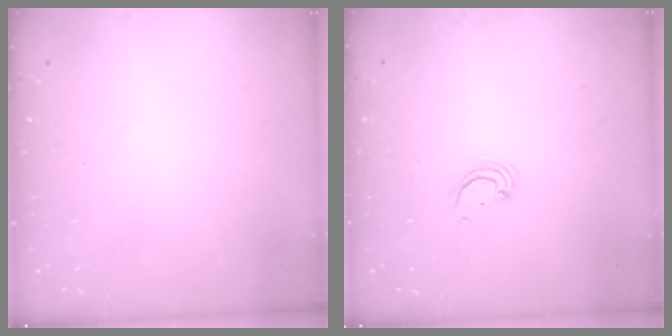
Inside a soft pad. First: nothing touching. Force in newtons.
{"total": 2.7, "press": 2.7, "slide": 0.2}